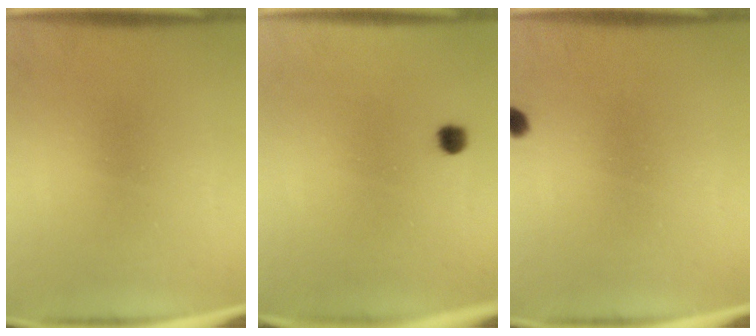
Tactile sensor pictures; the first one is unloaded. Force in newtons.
{"total": 1.8}
{"total": 1.3}